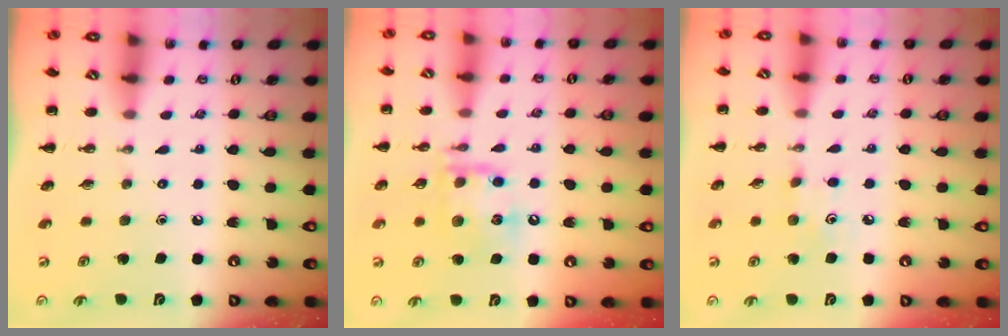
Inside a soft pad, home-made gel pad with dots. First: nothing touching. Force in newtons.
{"total": 13.9, "press": 13.8, "slide": 1.8}
{"total": 4.8, "press": 4.6, "slide": 1.4}